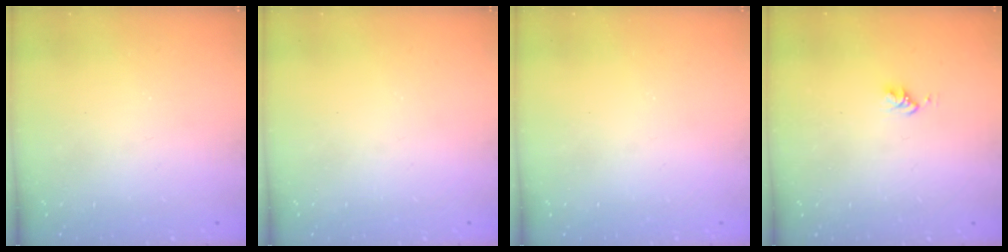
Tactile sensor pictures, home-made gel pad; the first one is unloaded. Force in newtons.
{"total": 0.0}
{"total": 0.0}
{"total": 2.6, "press": 2.6, "slide": 0.4}